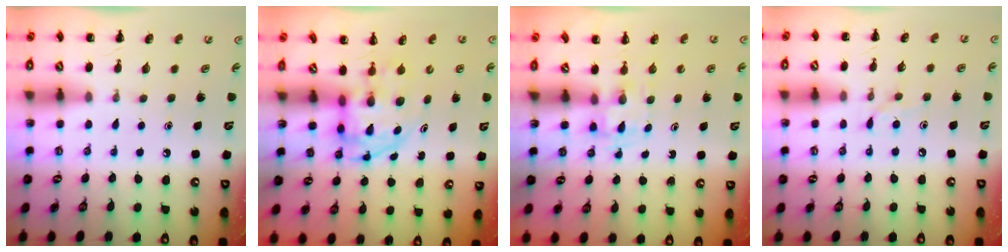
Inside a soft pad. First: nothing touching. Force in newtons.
{"total": 3.7, "press": 3.7, "slide": 0.7}
{"total": 3.0, "press": 2.8, "slide": 1.1}
{"total": 6.5, "press": 6.2, "slide": 2.2}